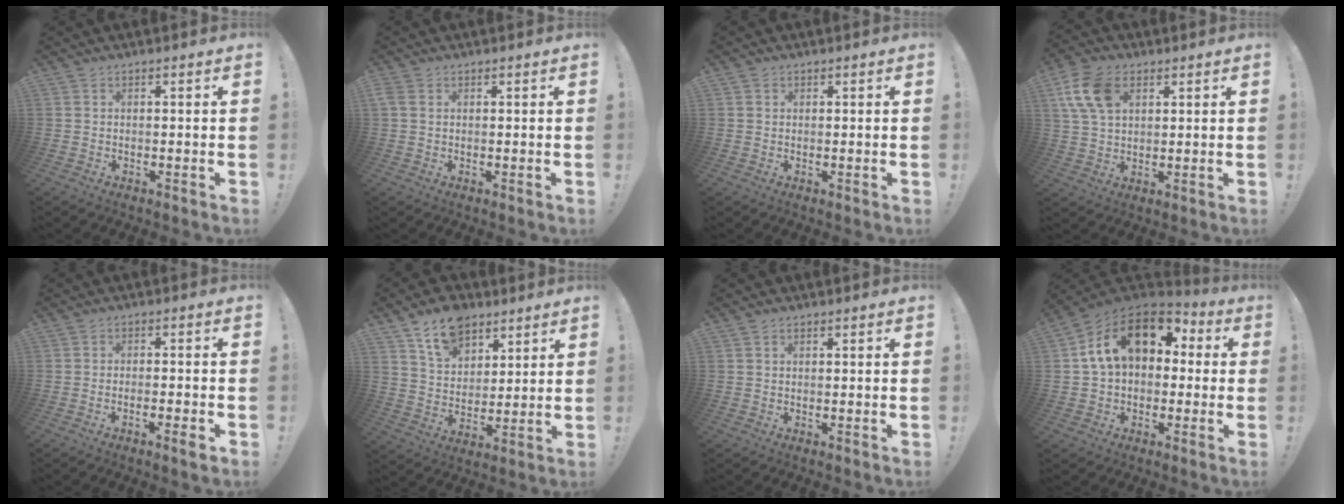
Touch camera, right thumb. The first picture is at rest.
{"total": 2.0, "force": [0.7, 1.4, 1.2], "torque": [-0.028, 0.007, 0.015]}
{"total": 1.0, "force": [0.5, 0.9, -0.1], "torque": [0.004, 0.001, 0.009]}
{"total": 11.9, "force": [4.7, 7.8, 7.6], "torque": [-0.160, 0.001, 0.090]}
{"total": 4.0, "force": [-2.1, 0.1, 3.4], "torque": [-0.047, 0.003, -0.032]}
{"total": 12.8, "force": [8.6, 8.2, 4.7], "torque": [-0.078, -0.050, 0.165]}
{"total": 0.6, "force": [0.4, 0.4, 0.2], "torque": [-0.002, -0.001, 0.007]}
{"total": 18.0, "force": [5.7, 11.4, 12.7], "torque": [-0.205, -0.003, 0.101]}